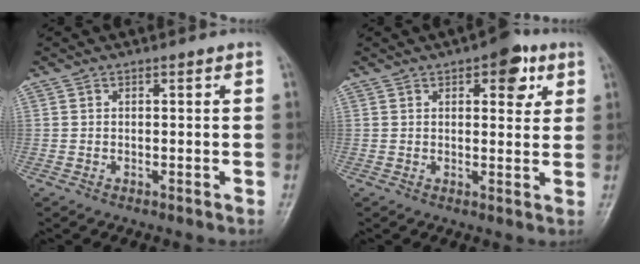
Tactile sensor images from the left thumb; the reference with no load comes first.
{"total": 7.0, "force": [3.3, 3.4, 5.1], "torque": [-0.036, -0.008, 0.035]}